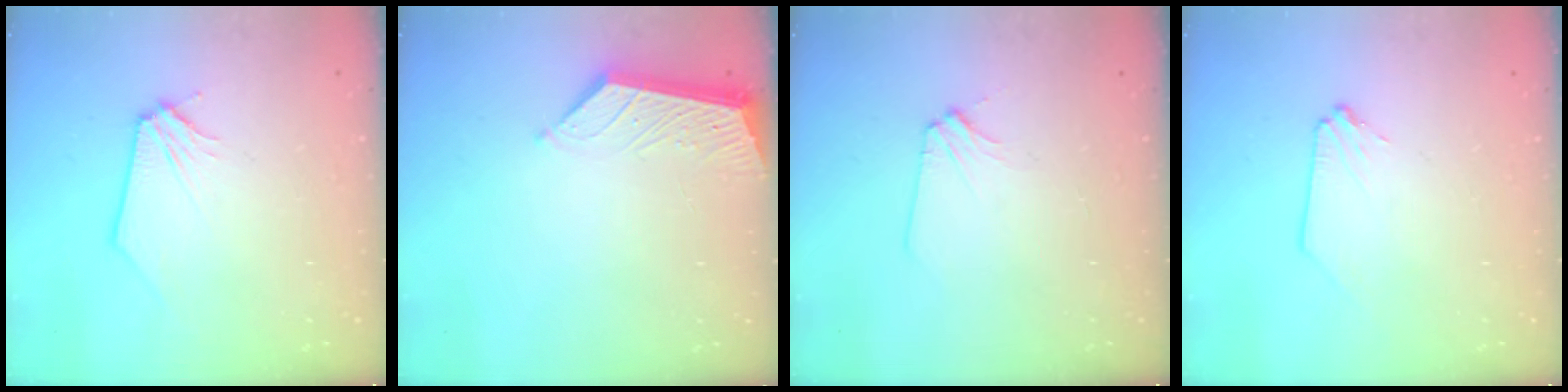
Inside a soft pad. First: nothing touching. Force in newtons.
{"total": 4.7, "press": 4.7, "slide": 0.1}
{"total": 2.3, "press": 2.3, "slide": 0.3}
{"total": 0.0}